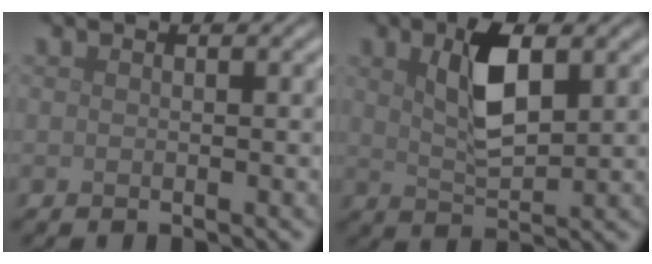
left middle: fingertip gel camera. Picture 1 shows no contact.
{"total": 5.2, "force": [1.7, 2.1, 4.4], "torque": [-0.092, 0.005, 0.032]}